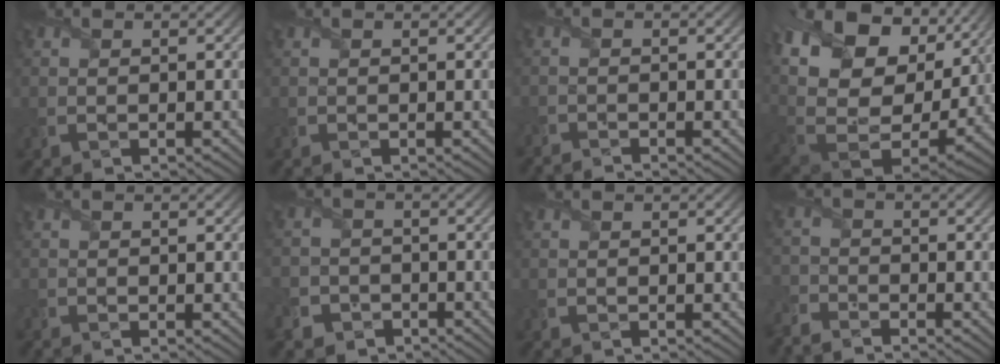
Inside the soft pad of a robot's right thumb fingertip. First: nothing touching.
{"total": 0.0}
{"total": 2.0, "force": [-2.0, -0.4, -0.2], "torque": [-0.001, -0.007, -0.047]}
{"total": 19.8, "force": [7.9, 12.0, 13.6], "torque": [-0.295, 0.030, 0.176]}
{"total": 0.6, "force": [-0.6, 0.1, 0.1], "torque": [-0.004, -0.003, -0.012]}
{"total": 6.1, "force": [-3.9, 4.7, 0.7], "torque": [-0.031, -0.017, -0.090]}
{"total": 0.0}
{"total": 3.6, "force": [-3.5, 0.7, 0.3], "torque": [-0.014, -0.007, -0.084]}